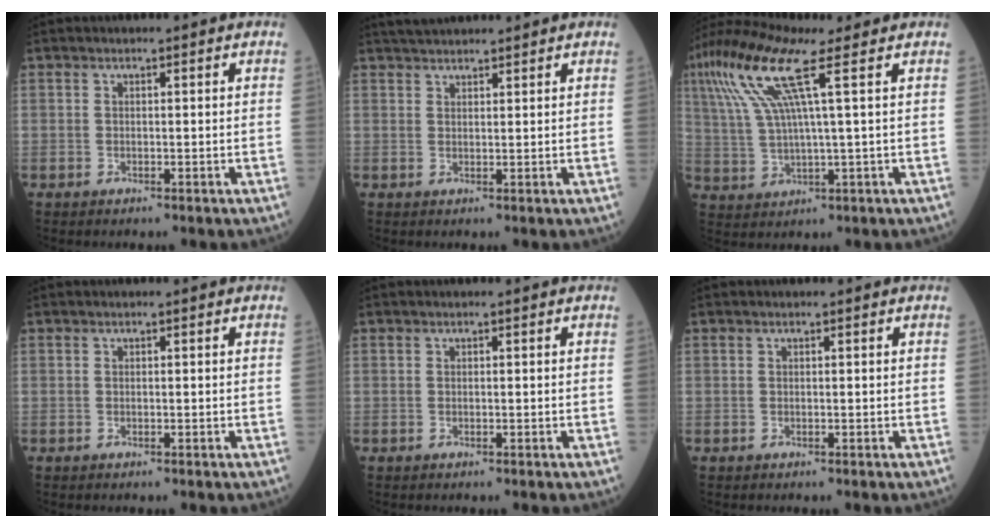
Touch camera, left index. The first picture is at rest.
{"total": 5.8, "force": [5.3, 0.9, 2.1], "torque": [-0.035, 0.035, 0.090]}
{"total": 11.2, "force": [5.1, 0.5, 9.9], "torque": [-0.227, 0.018, 0.101]}
{"total": 0.0}
{"total": 0.0}
{"total": 0.0}